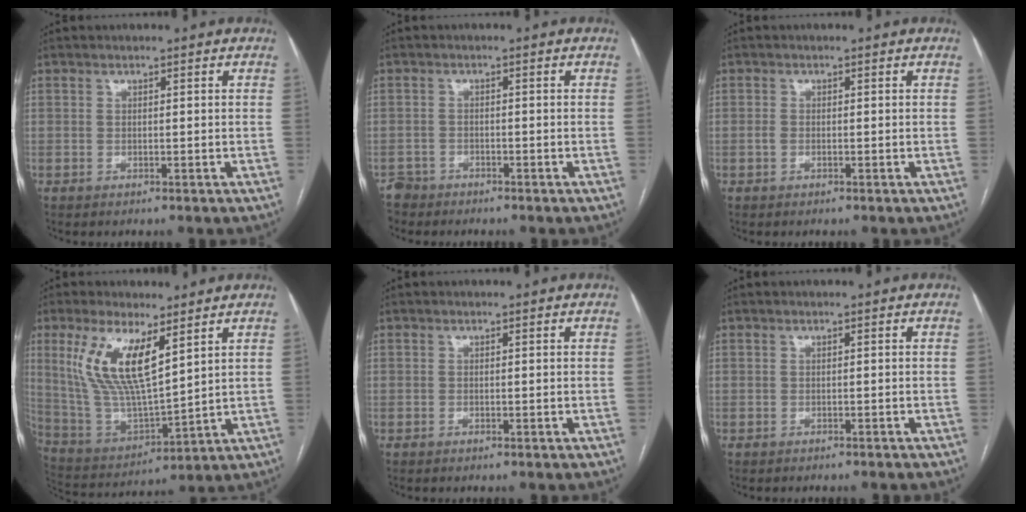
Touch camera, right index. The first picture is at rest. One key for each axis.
{"total": 2.4, "fx": -2.1, "fy": 1.1, "fz": -0.5, "tx": 0.003, "ty": 0.001, "tz": -0.038}
{"total": 0.7, "fx": -0.1, "fy": 0.6, "fz": 0.4, "tx": -0.011, "ty": 0.002, "tz": -0.002}
{"total": 13.4, "fx": 6.1, "fy": 3.6, "fz": 11.4, "tx": -0.246, "ty": -0.002, "tz": 0.126}
{"total": 0.0}
{"total": 1.1, "fx": -1.0, "fy": 0.1, "fz": 0.3, "tx": -0.010, "ty": -0.001, "tz": -0.015}